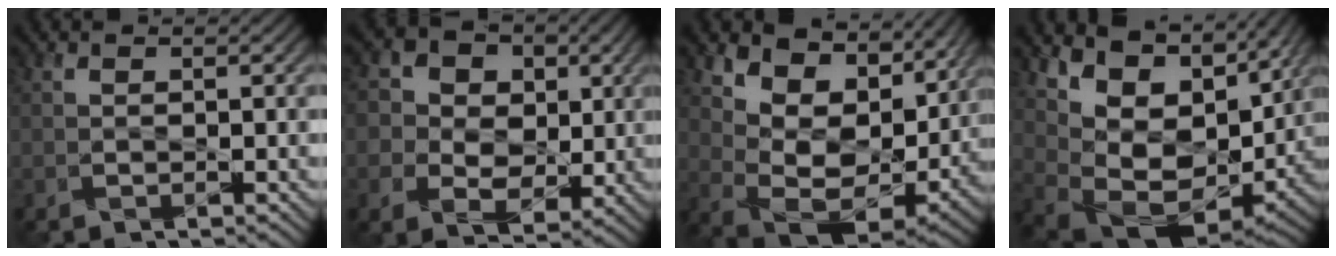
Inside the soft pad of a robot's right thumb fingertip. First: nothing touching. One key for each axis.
{"total": 7.3, "fx": 0.7, "fy": 6.5, "fz": 3.4, "tx": -0.074, "ty": 0.009, "tz": -0.005}
{"total": 13.1, "fx": 5.6, "fy": 7.2, "fz": 9.4, "tx": -0.176, "ty": 0.002, "tz": 0.105}
{"total": 12.8, "fx": 3.5, "fy": 7.5, "fz": 9.7, "tx": -0.176, "ty": -0.016, "tz": 0.086}